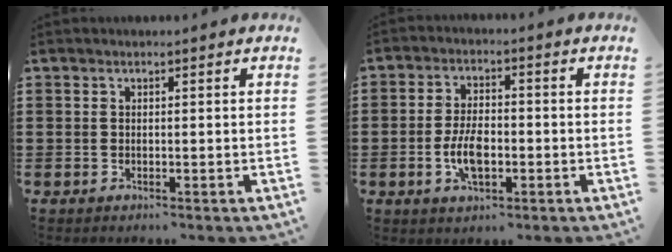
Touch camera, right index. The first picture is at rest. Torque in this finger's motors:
{"motor_torque": [2.14, 0.00, 0.22, 0.11]}